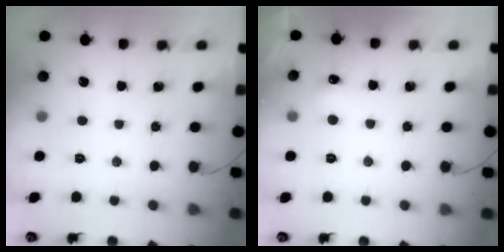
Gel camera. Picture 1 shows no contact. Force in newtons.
{"total": 4.9, "press": 4.8, "slide": 0.9}